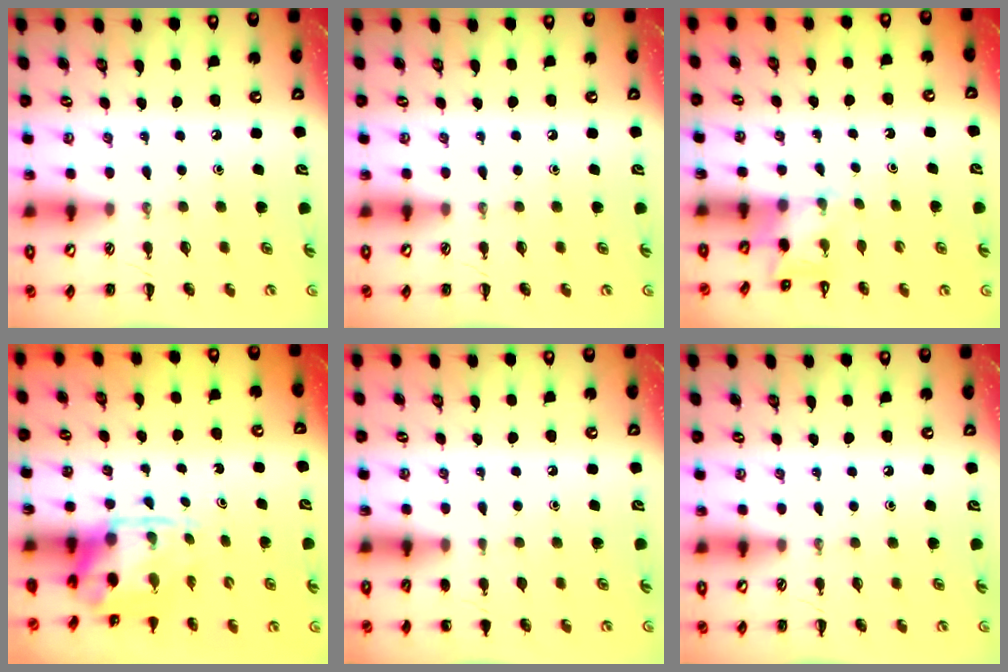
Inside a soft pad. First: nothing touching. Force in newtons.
{"total": 0.0}
{"total": 2.7, "press": 2.6, "slide": 0.9}
{"total": 3.8, "press": 3.7, "slide": 0.8}
{"total": 1.1, "press": 1.0, "slide": 0.2}
{"total": 0.0}